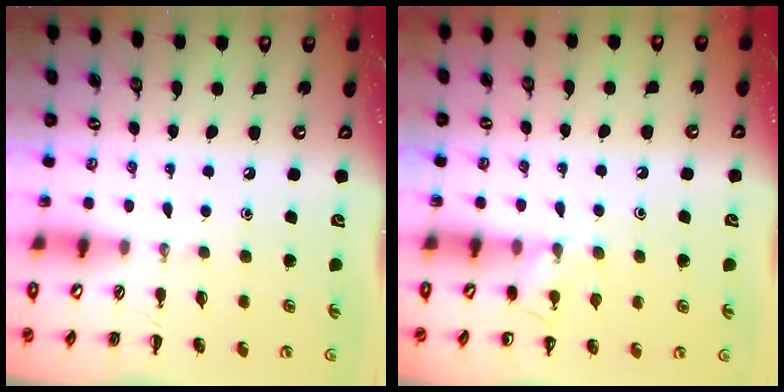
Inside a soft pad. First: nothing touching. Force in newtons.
{"total": 6.6, "press": 6.3, "slide": 2.1}